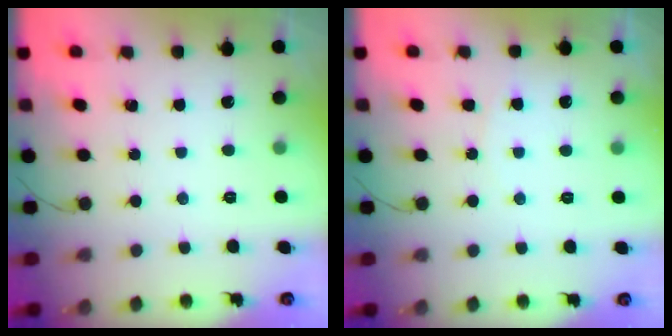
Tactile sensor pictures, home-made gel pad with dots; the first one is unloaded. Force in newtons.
{"total": 3.7, "press": 3.7, "slide": 0.2}